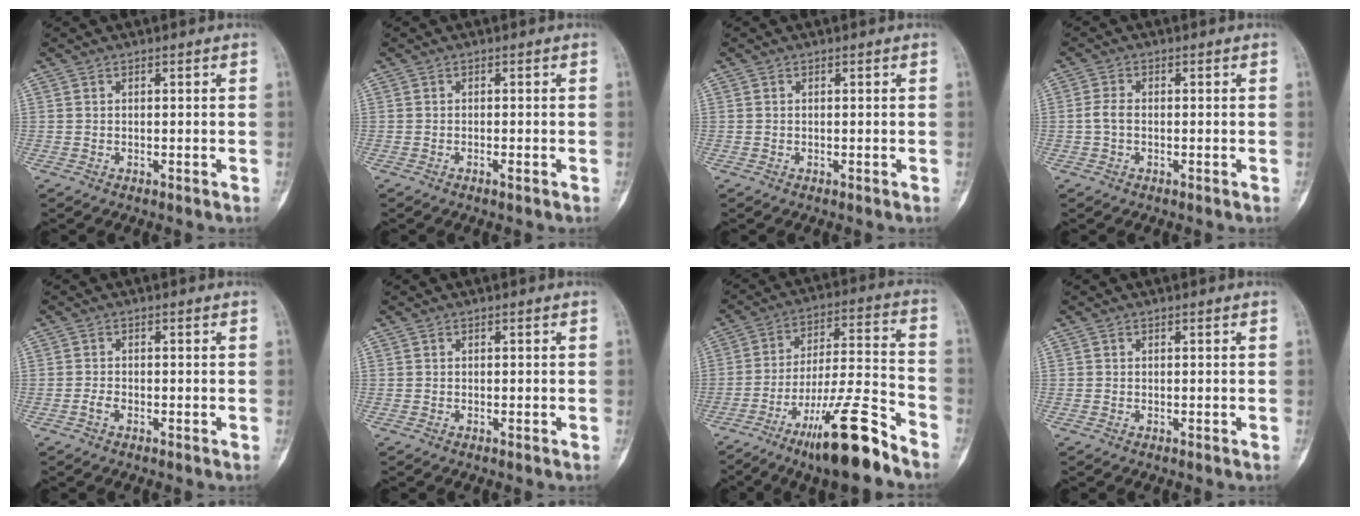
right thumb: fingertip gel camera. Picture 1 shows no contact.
{"total": 0.6, "force": [-0.4, 0.1, 0.5], "torque": [-0.010, 0.002, -0.006]}
{"total": 0.0}
{"total": 2.4, "force": [-0.4, 1.4, 1.9], "torque": [-0.041, 0.005, -0.013]}
{"total": 1.3, "force": [-0.7, 0.7, 0.8], "torque": [-0.019, 0.004, -0.016]}
{"total": 0.0}
{"total": 17.4, "force": [-11.7, 2.6, 12.6], "torque": [-0.220, 0.072, -0.195]}
{"total": 0.0}